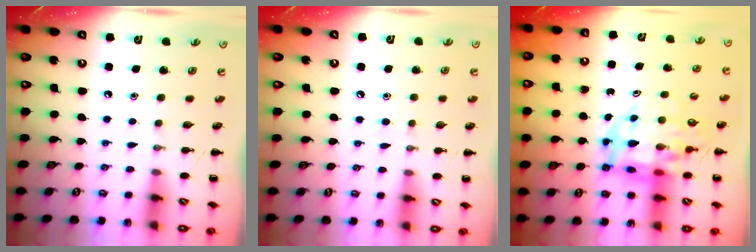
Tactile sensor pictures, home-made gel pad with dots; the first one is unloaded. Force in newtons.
{"total": 3.5, "press": 3.3, "slide": 1.2}
{"total": 12.6, "press": 12.0, "slide": 3.8}